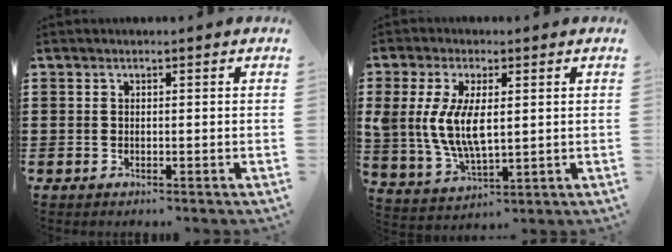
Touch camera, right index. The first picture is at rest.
{"total": 8.3, "force": [0.8, 4.0, 7.2], "torque": [-0.167, 0.000, 0.009]}